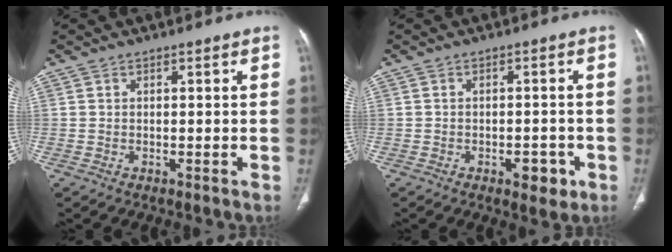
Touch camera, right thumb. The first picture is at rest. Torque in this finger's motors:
{"motor_torque": [0.49, 0.69, 0.24, -0.39, 0.09]}